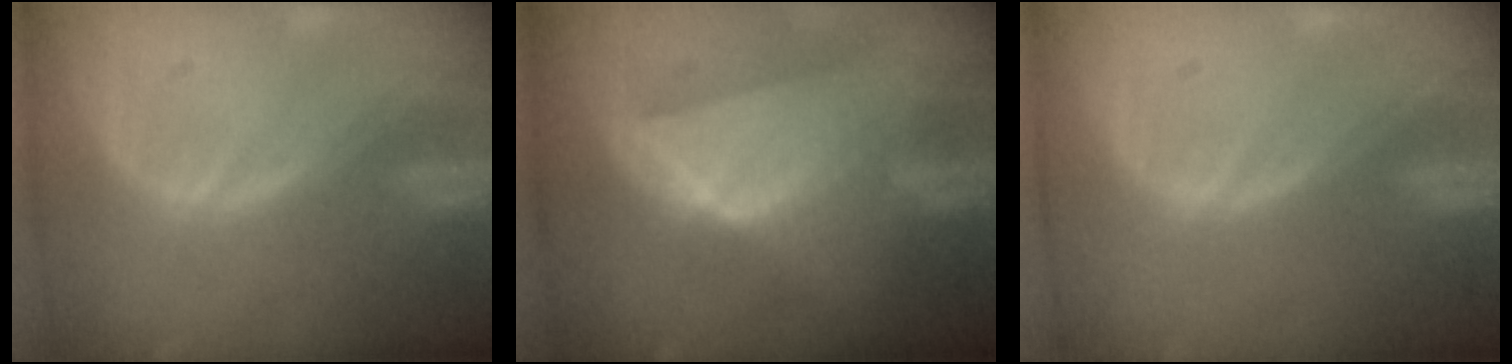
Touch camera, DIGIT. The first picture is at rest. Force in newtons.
{"total": 8.4, "press": 7.6, "slide": 3.7}
{"total": 0.7, "press": 0.0, "slide": 0.7}